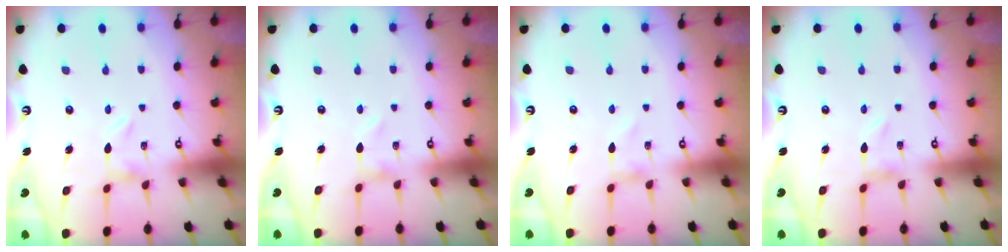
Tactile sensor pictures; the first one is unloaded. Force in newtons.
{"total": 0.0}
{"total": 0.0}
{"total": 0.0}